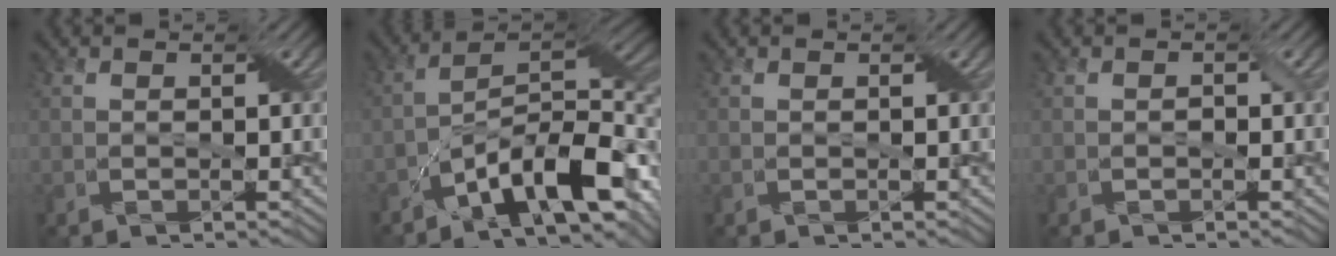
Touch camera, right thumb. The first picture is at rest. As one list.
[{"total": 14.3, "force": [-8.4, 4.4, 10.6], "torque": [-0.184, -0.001, -0.154]}, {"total": 0.0}, {"total": 0.6, "force": [-0.3, 0.4, 0.3], "torque": [-0.003, 0.003, -0.004]}]